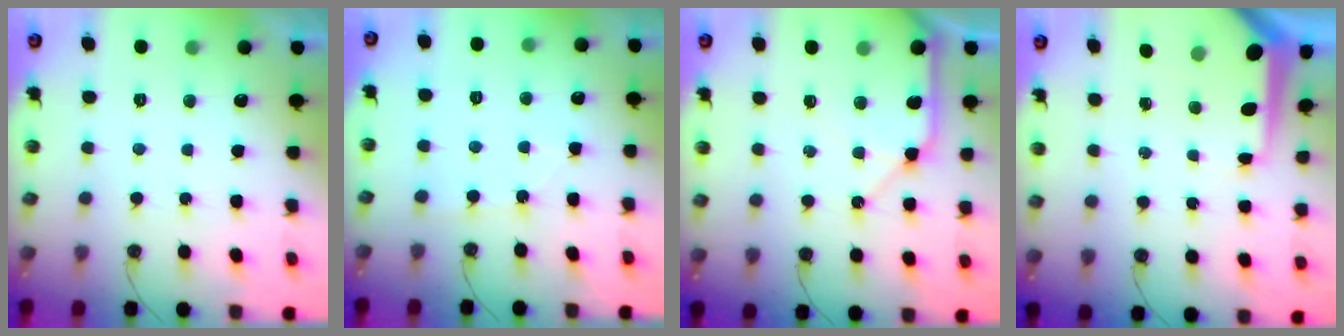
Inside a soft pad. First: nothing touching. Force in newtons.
{"total": 3.8, "press": 3.8, "slide": 0.4}
{"total": 12.0, "press": 11.8, "slide": 1.6}
{"total": 8.1, "press": 8.1, "slide": 0.8}